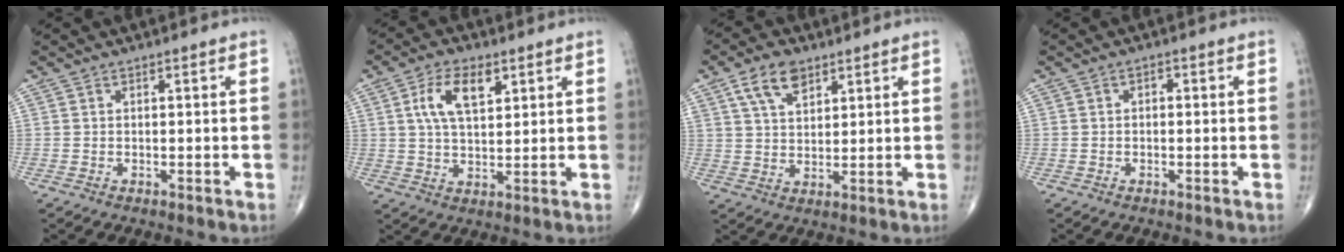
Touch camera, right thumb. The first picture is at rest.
{"total": 8.5, "force": [3.3, 4.3, 6.6], "torque": [-0.112, -0.005, 0.060]}
{"total": 7.6, "force": [4.2, 4.2, 4.7], "torque": [-0.073, -0.013, 0.078]}
{"total": 1.0, "force": [-0.1, 0.7, 0.7], "torque": [-0.005, 0.005, -0.005]}